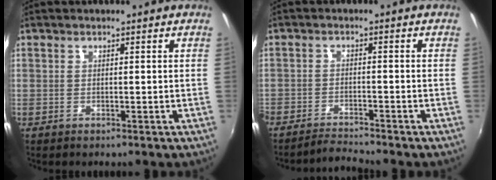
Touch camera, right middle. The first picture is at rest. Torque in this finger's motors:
{"motor_torque": [1.07, -1.07, 0.44, 0.21]}